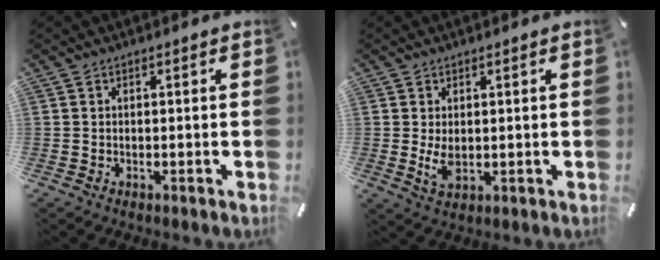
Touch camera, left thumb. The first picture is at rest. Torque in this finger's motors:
{"motor_torque": [0.83, 0.74, 0.34, -0.28, 0.03]}